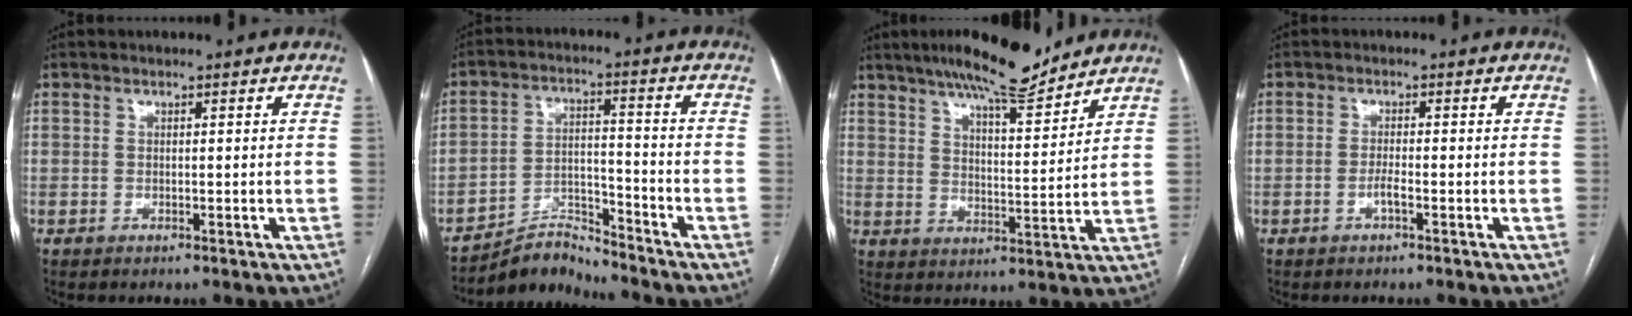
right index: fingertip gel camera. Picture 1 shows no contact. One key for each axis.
{"total": 6.3, "fx": -6.3, "fy": 0.3, "fz": -0.8, "tx": 0.016, "ty": 0.017, "tz": -0.110}
{"total": 13.3, "fx": 11.2, "fy": 1.8, "fz": 7.0, "tx": -0.113, "ty": -0.006, "tz": 0.174}
{"total": 1.6, "fx": -0.8, "fy": 0.1, "fz": 1.4, "tx": -0.025, "ty": 0.001, "tz": -0.015}